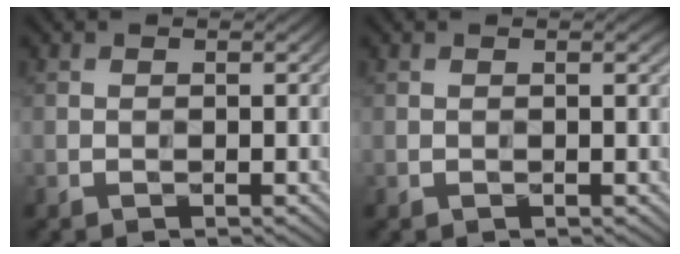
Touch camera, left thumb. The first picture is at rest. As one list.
[{"total": 0.8, "force": [0.4, 0.2, 0.6], "torque": [-0.011, 0.001, 0.009]}]